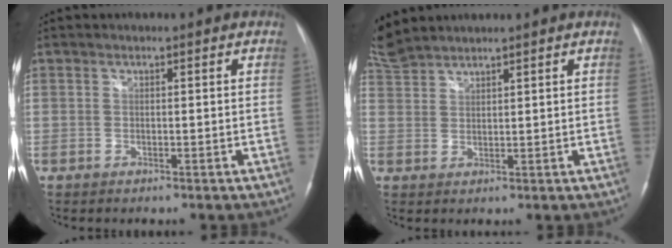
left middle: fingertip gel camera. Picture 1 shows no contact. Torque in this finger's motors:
{"motor_torque": [0.03, 0.01, -0.05, 0.02]}